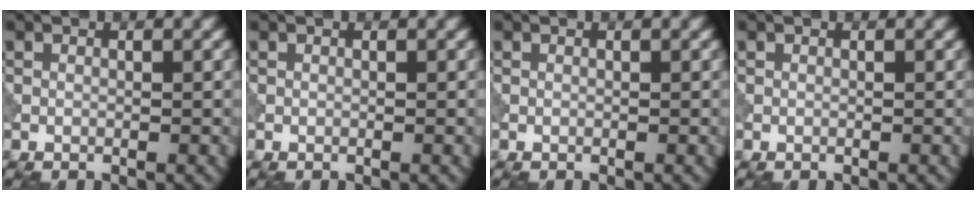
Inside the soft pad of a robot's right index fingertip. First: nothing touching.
{"total": 0.0}
{"total": 0.0}
{"total": 0.0}